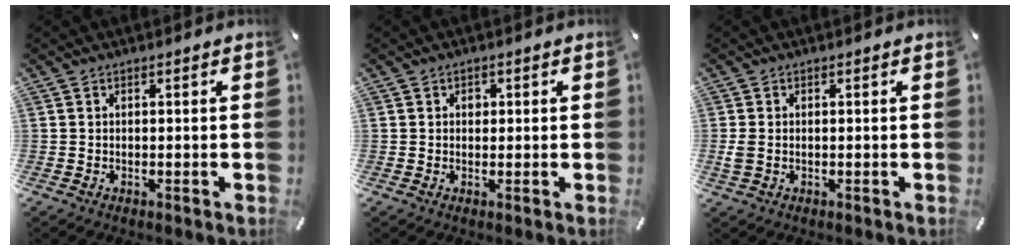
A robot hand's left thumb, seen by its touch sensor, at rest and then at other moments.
{"total": 1.4, "force": [0.2, 1.2, 0.6], "torque": [0.002, -0.001, 0.000]}
{"total": 1.7, "force": [-0.1, 1.2, 1.2], "torque": [-0.017, 0.000, -0.004]}